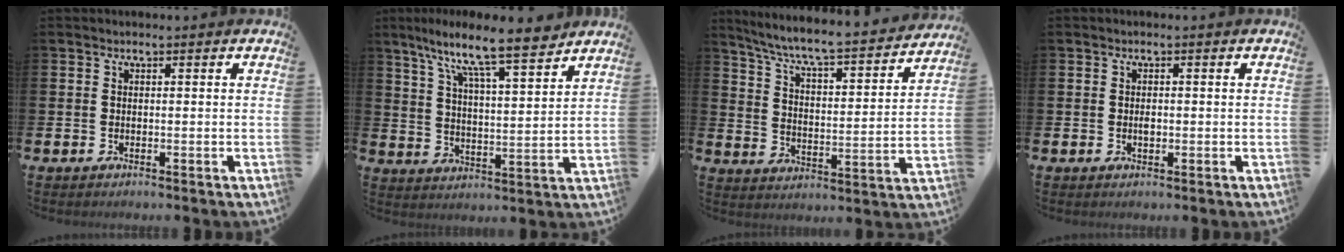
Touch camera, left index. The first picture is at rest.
{"total": 10.4, "force": [8.9, 0.9, 5.3], "torque": [-0.125, -0.056, 0.151]}
{"total": 7.0, "force": [6.3, 0.5, 2.8], "torque": [-0.090, -0.052, 0.104]}
{"total": 1.0, "force": [-0.1, 0.5, 0.8], "torque": [-0.014, 0.002, -0.002]}